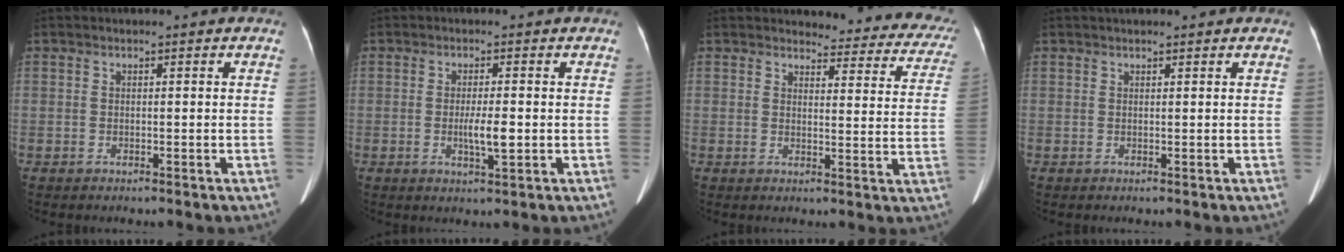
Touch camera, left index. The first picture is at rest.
{"total": 3.5, "force": [-0.4, 0.5, 3.4], "torque": [-0.062, -0.004, -0.006]}
{"total": 15.1, "force": [14.3, 3.9, 2.9], "torque": [0.012, -0.060, 0.122]}
{"total": 2.8, "force": [2.5, 0.5, 1.4], "torque": [-0.014, 0.032, 0.034]}